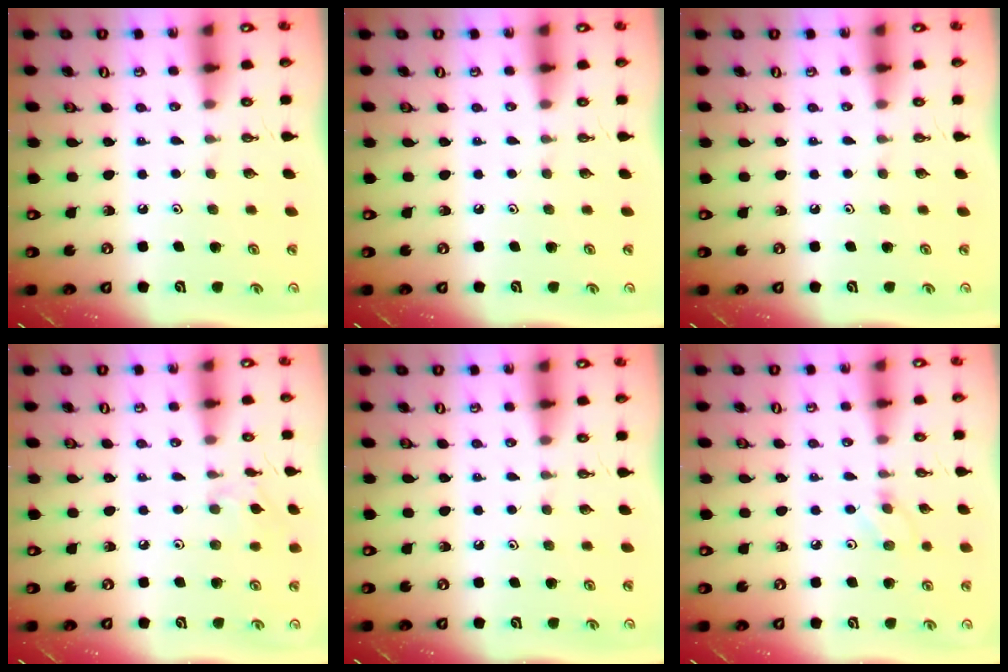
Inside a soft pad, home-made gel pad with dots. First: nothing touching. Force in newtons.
{"total": 0.0}
{"total": 0.0}
{"total": 4.2, "press": 4.2, "slide": 0.6}
{"total": 0.0}
{"total": 3.2, "press": 3.2, "slide": 0.5}